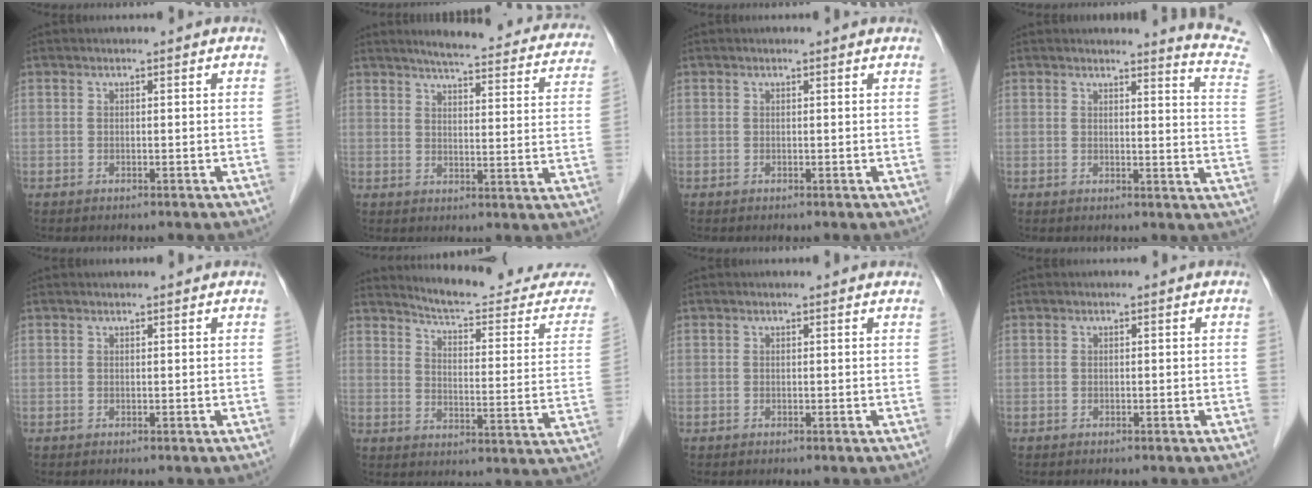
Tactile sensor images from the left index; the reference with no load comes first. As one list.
[{"total": 21.9, "force": [19.6, 3.6, 9.1], "torque": [-0.101, -0.030, 0.217]}, {"total": 1.7, "force": [1.6, 0.3, 0.3], "torque": [-0.014, 0.009, 0.013]}, {"total": 8.6, "force": [8.5, -1.2, 0.6], "torque": [-0.009, -0.096, 0.071]}, {"total": 1.6, "force": [1.5, 0.2, 0.5], "torque": [-0.009, 0.013, 0.021]}, {"total": 18.6, "force": [18.0, 1.5, 4.5], "torque": [-0.053, -0.093, 0.215]}, {"total": 1.9, "force": [1.9, 0.3, 0.4], "torque": [-0.014, 0.009, 0.016]}, {"total": 0.0}]